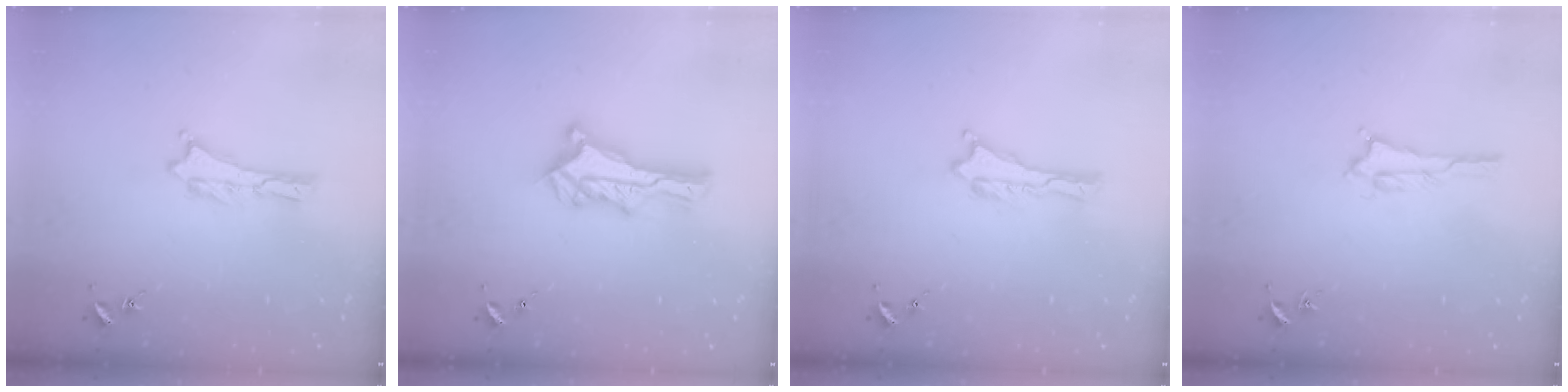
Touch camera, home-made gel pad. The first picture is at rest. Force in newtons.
{"total": 3.2, "press": 3.2, "slide": 0.3}
{"total": 0.0}
{"total": 1.7, "press": 1.7, "slide": 0.2}